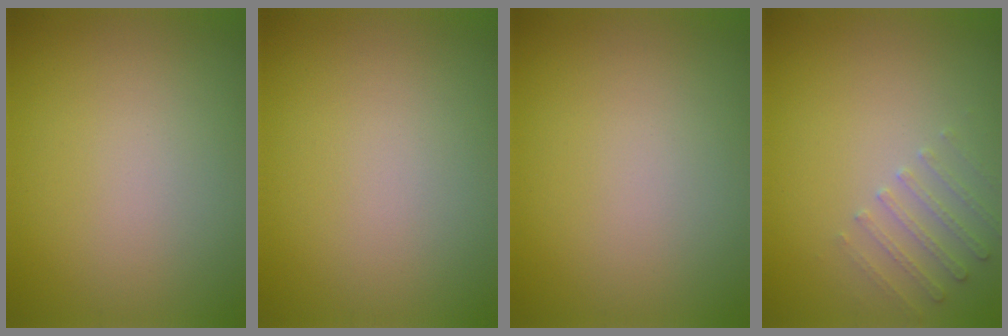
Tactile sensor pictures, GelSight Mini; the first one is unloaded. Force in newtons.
{"total": 0.0}
{"total": 0.0}
{"total": 1.9, "press": 1.8, "slide": 0.6}